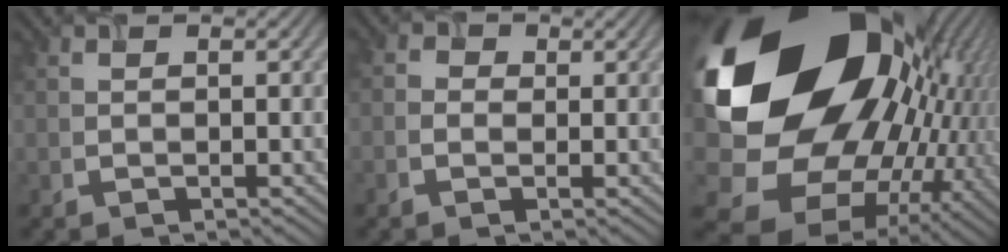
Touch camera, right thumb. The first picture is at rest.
{"total": 1.2, "force": [-0.2, 1.1, 0.3], "torque": [-0.004, -0.005, -0.011]}
{"total": 22.9, "force": [2.0, 17.3, 14.9], "torque": [-0.301, -0.070, 0.046]}